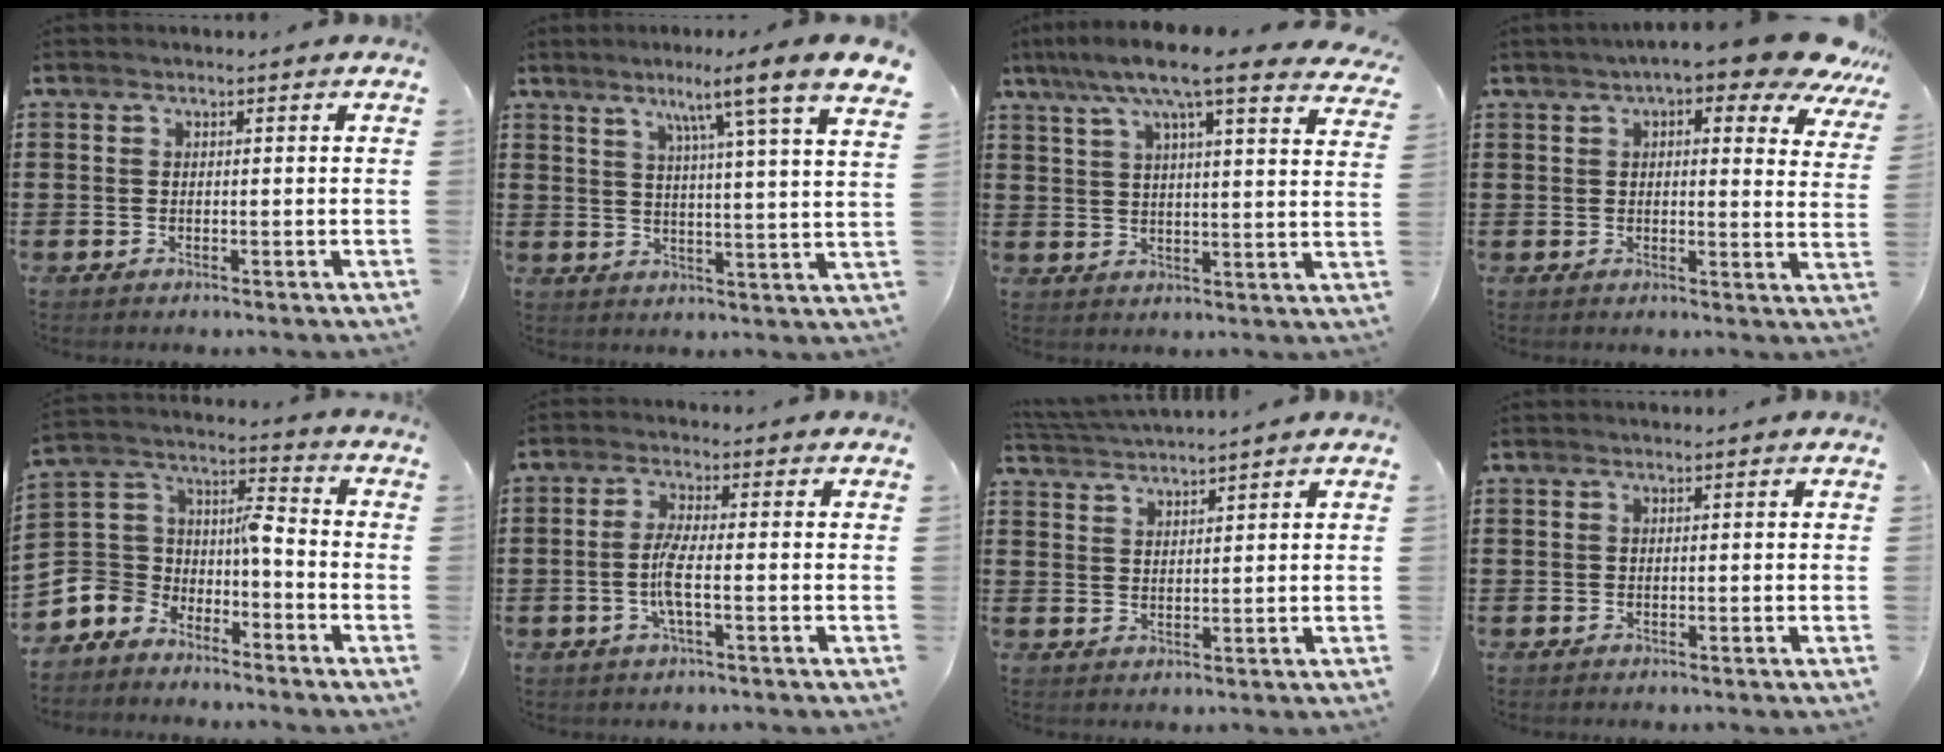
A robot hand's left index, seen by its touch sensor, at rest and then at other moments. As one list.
[{"total": 7.2, "force": [5.2, -1.5, 4.9], "torque": [-0.085, -0.052, 0.066]}, {"total": 9.7, "force": [7.6, 0.9, 6.0], "torque": [-0.133, -0.022, 0.128]}, {"total": 8.2, "force": [6.4, 1.2, 5.0], "torque": [-0.092, -0.025, 0.108]}, {"total": 5.5, "force": [-4.0, 3.7, 0.8], "torque": [-0.055, -0.015, -0.089]}, {"total": 4.8, "force": [-1.2, 0.4, 4.6], "torque": [-0.095, -0.006, -0.028]}, {"total": 2.6, "force": [2.6, -0.5, -0.1], "torque": [-0.008, -0.006, 0.048]}, {"total": 0.0}]